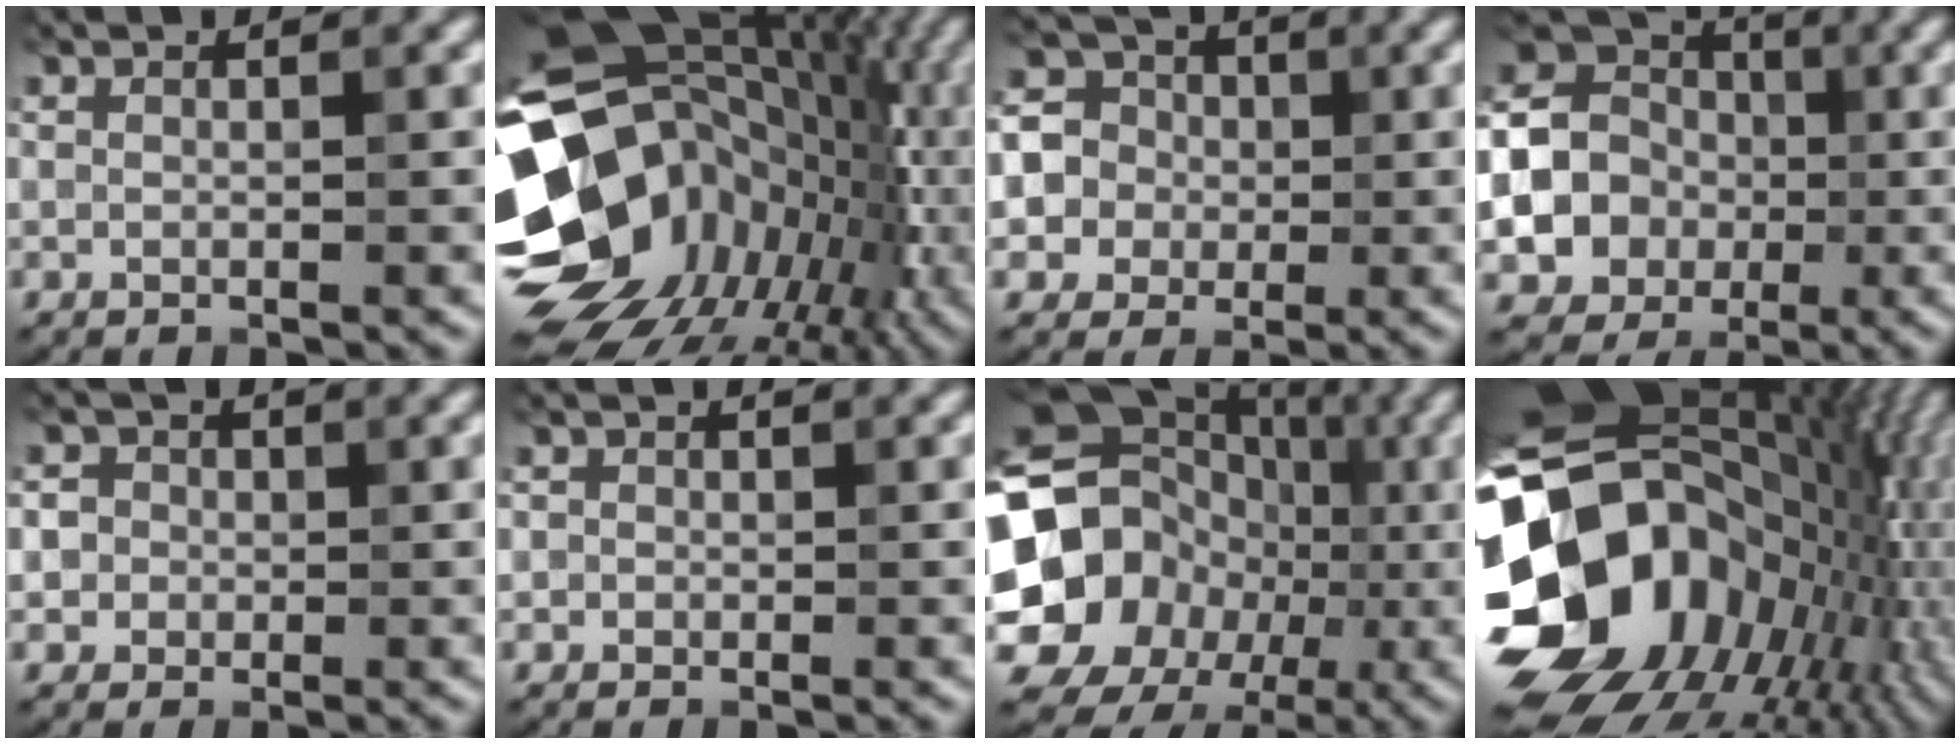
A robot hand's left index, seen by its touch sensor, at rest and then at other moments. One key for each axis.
{"total": 18.0, "fx": -2.7, "fy": 14.2, "fz": 10.6, "tx": -0.216, "ty": -0.010, "tz": -0.029}
{"total": 5.6, "fx": 0.5, "fy": 5.3, "fz": 1.7, "tx": -0.031, "ty": 0.024, "tz": -0.017}
{"total": 14.6, "fx": -2.0, "fy": 13.5, "fz": 5.2, "tx": -0.134, "ty": 0.000, "tz": -0.067}
{"total": 4.2, "fx": 0.7, "fy": 3.9, "fz": 1.3, "tx": 0.006, "ty": 0.028, "tz": -0.011}
{"total": 1.4, "fx": 0.3, "fy": 1.4, "fz": 0.3, "tx": 0.015, "ty": 0.004, "tz": -0.010}
{"total": 17.5, "fx": -2.5, "fy": 15.3, "fz": 8.1, "tx": -0.160, "ty": -0.004, "tz": -0.062}
{"total": 20.3, "fx": -2.0, "fy": 14.9, "fz": 13.7, "tx": -0.301, "ty": -0.027, "tz": -0.006}